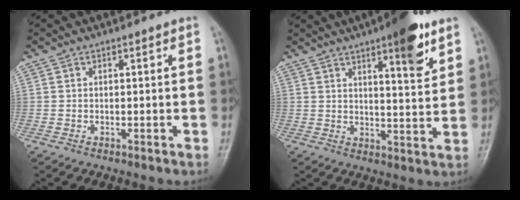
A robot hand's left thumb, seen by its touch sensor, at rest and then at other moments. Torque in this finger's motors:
{"motor_torque": [1.80, 0.76, 1.34, -1.14, 0.02]}